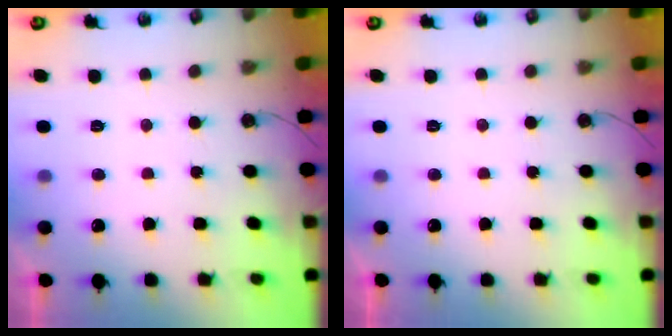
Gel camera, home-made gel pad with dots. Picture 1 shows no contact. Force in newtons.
{"total": 0.0}